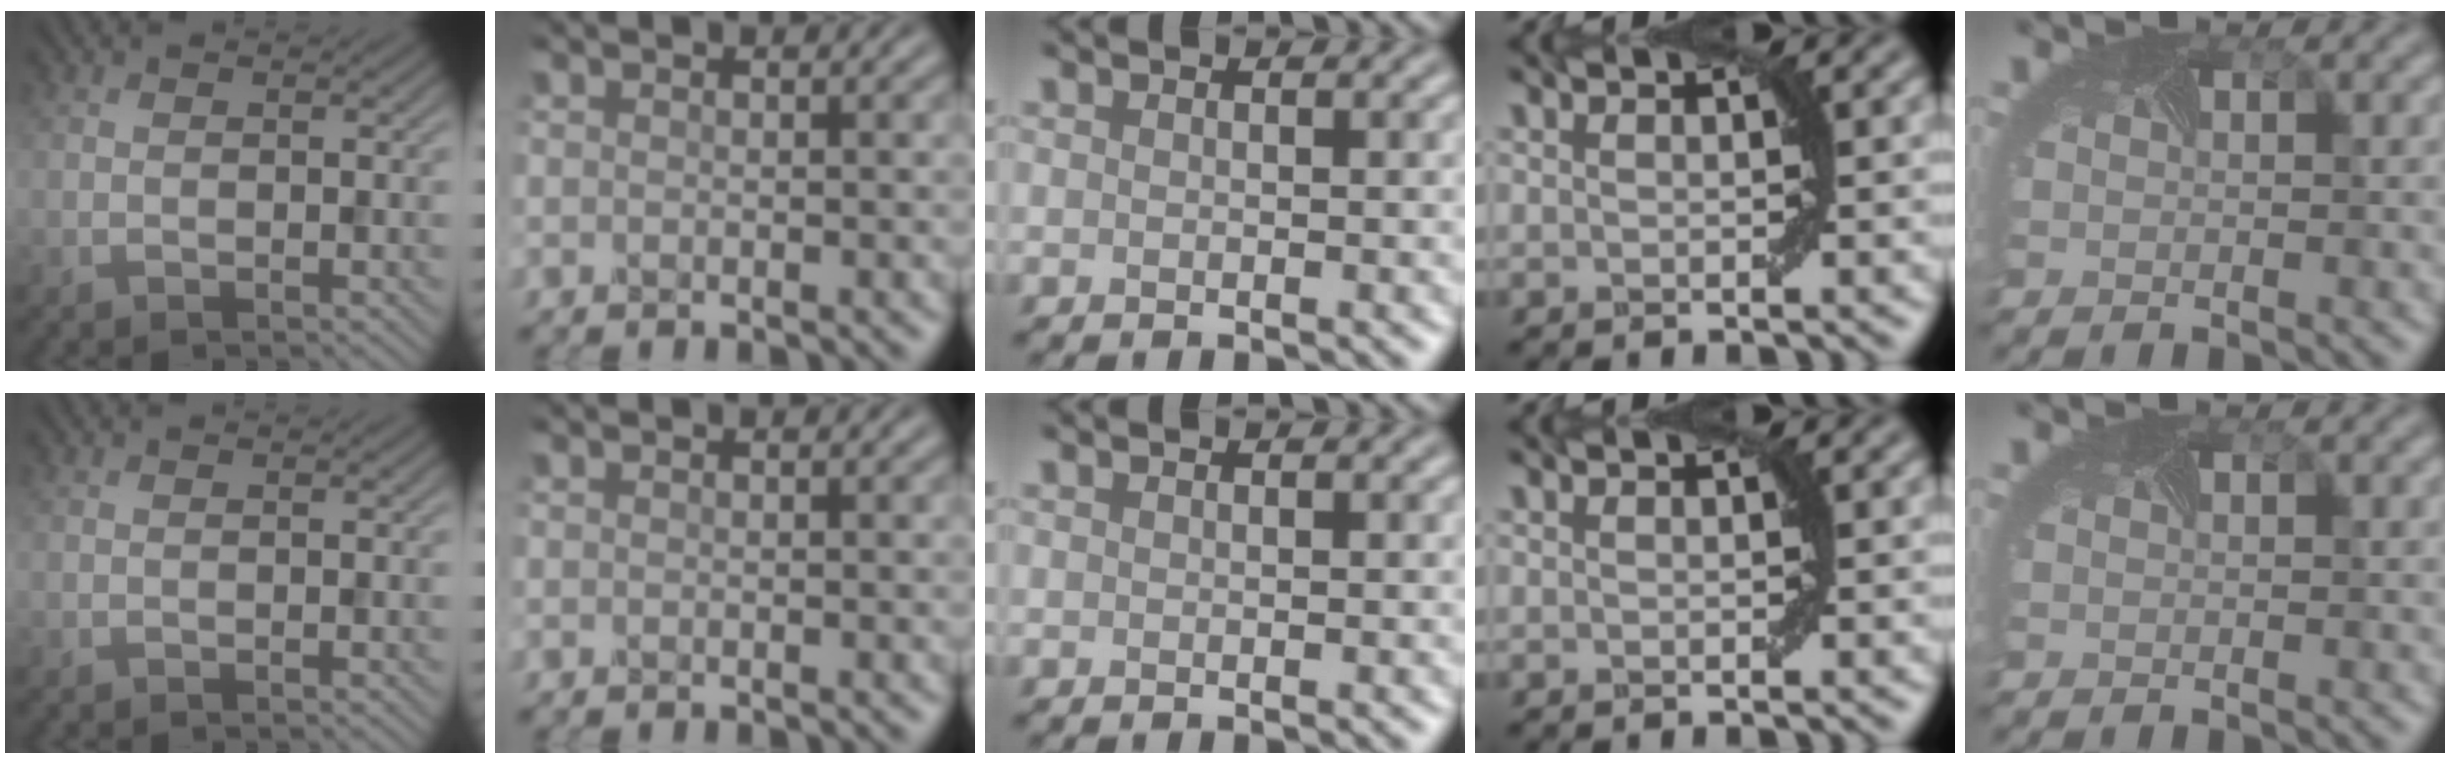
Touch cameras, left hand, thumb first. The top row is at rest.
{}